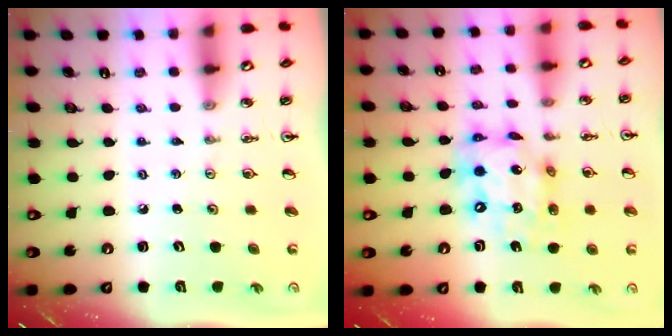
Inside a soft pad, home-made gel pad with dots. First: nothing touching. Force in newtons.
{"total": 13.6, "press": 13.6, "slide": 0.9}